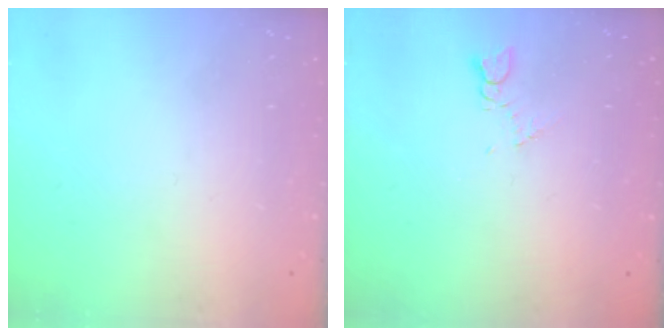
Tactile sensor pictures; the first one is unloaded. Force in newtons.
{"total": 2.6, "press": 2.6, "slide": 0.4}